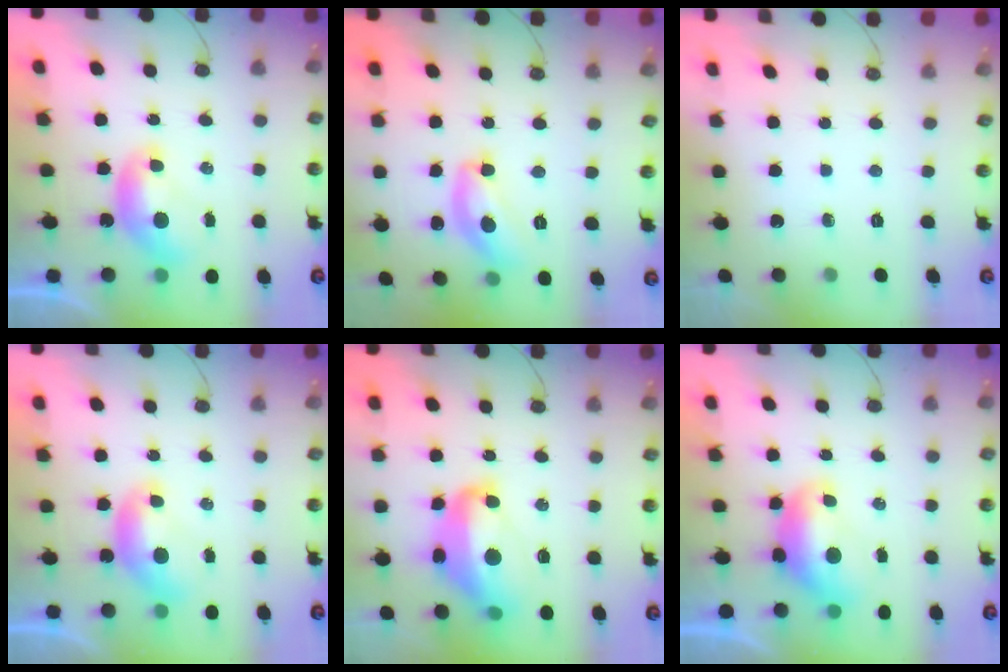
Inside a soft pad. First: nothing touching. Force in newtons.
{"total": 9.8, "press": 9.8, "slide": 0.6}
{"total": 0.0}
{"total": 0.0}
{"total": 11.7, "press": 11.6, "slide": 1.2}
{"total": 1.6, "press": 1.4, "slide": 0.6}